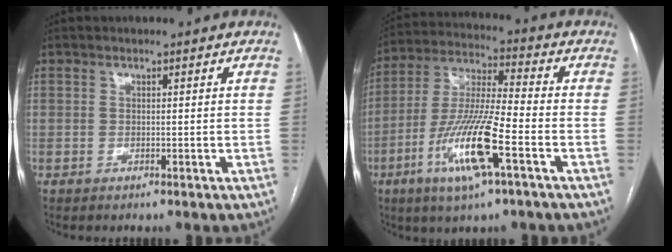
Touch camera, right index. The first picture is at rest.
{"total": 14.3, "force": [-5.7, 1.2, 13.0], "torque": [-0.264, -0.012, -0.106]}